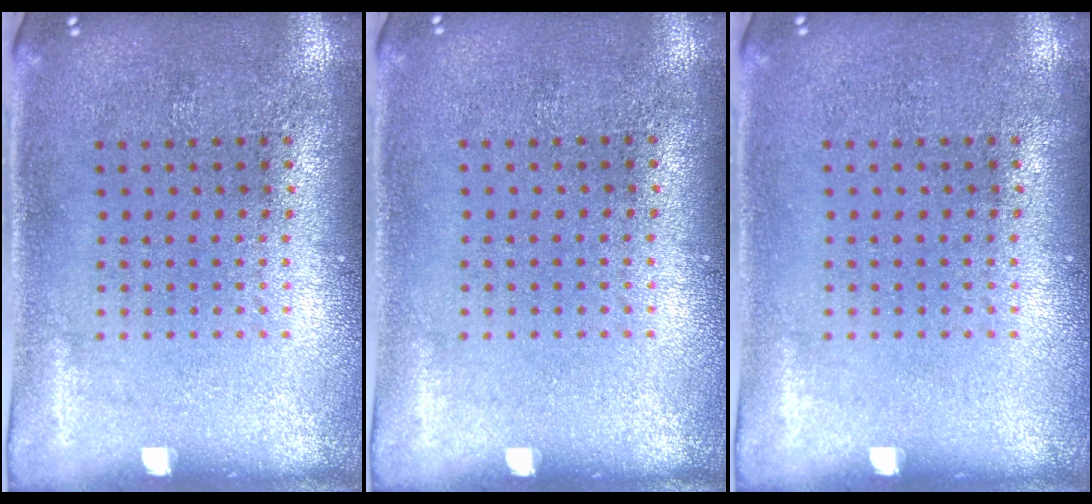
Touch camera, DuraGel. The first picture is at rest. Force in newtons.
{"total": 0.0}
{"total": 0.0}